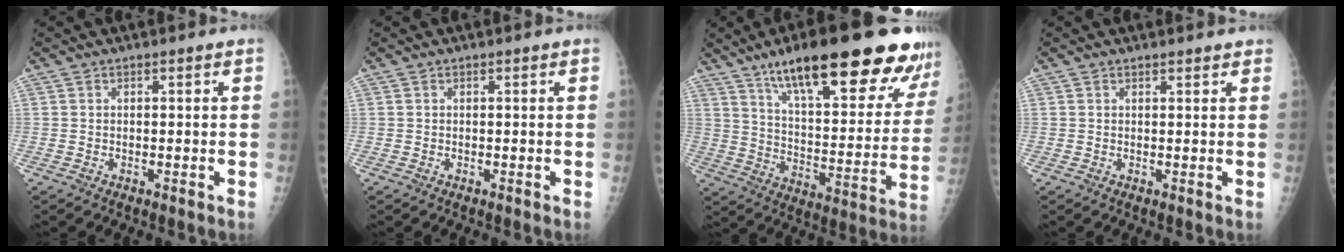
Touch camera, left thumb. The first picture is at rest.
{"total": 0.0}
{"total": 28.8, "force": [19.2, 7.5, 20.1], "torque": [-0.256, -0.054, 0.288]}
{"total": 1.5, "force": [1.4, 0.5, 0.6], "torque": [-0.002, -0.002, 0.016]}